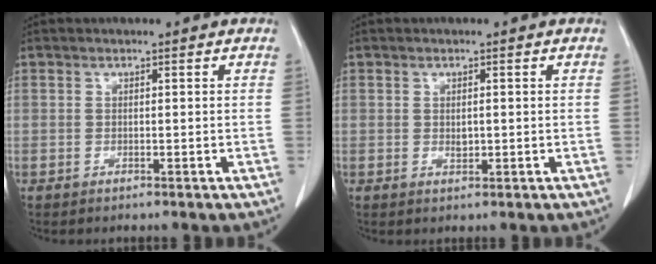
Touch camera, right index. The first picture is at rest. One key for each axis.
{"total": 1.4, "fx": 0.0, "fy": 0.7, "fz": 1.2, "tx": -0.019, "ty": -0.003, "tz": 0.003}